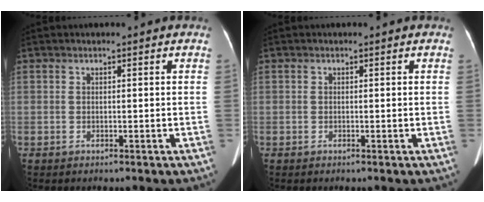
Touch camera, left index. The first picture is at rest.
{"total": 0.0}